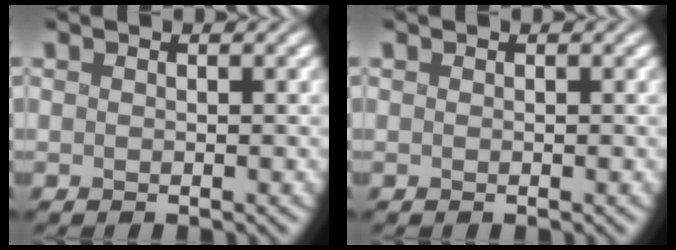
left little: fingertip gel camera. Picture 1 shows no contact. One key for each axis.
{"total": 0.0}